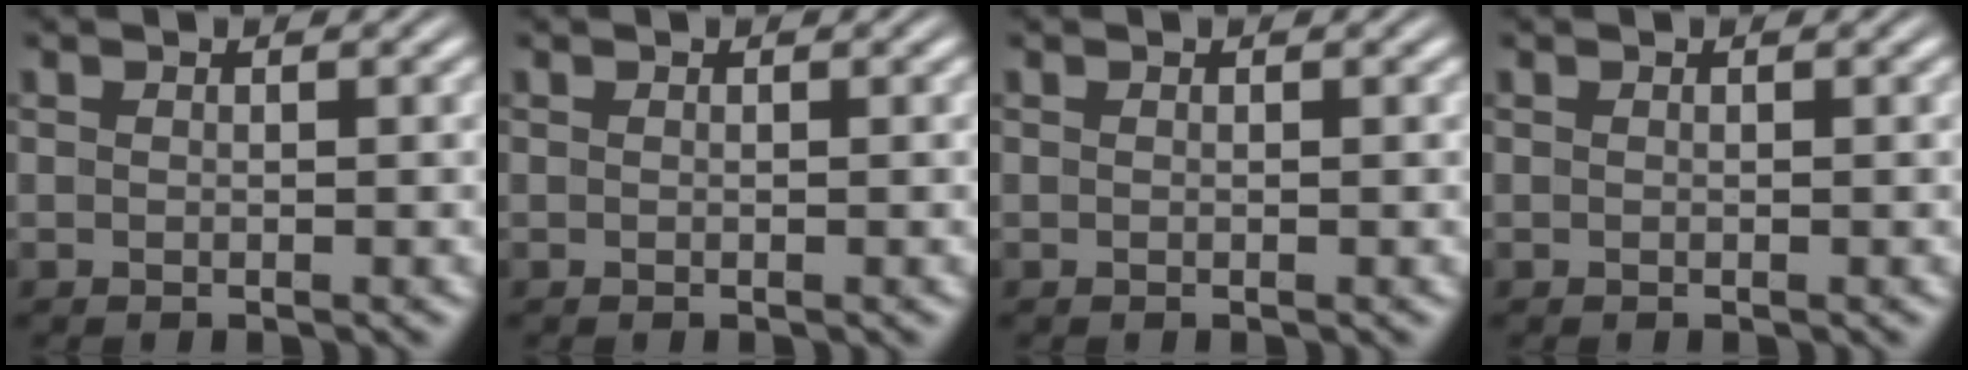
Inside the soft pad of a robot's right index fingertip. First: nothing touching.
{"total": 0.0}
{"total": 0.0}
{"total": 0.0}